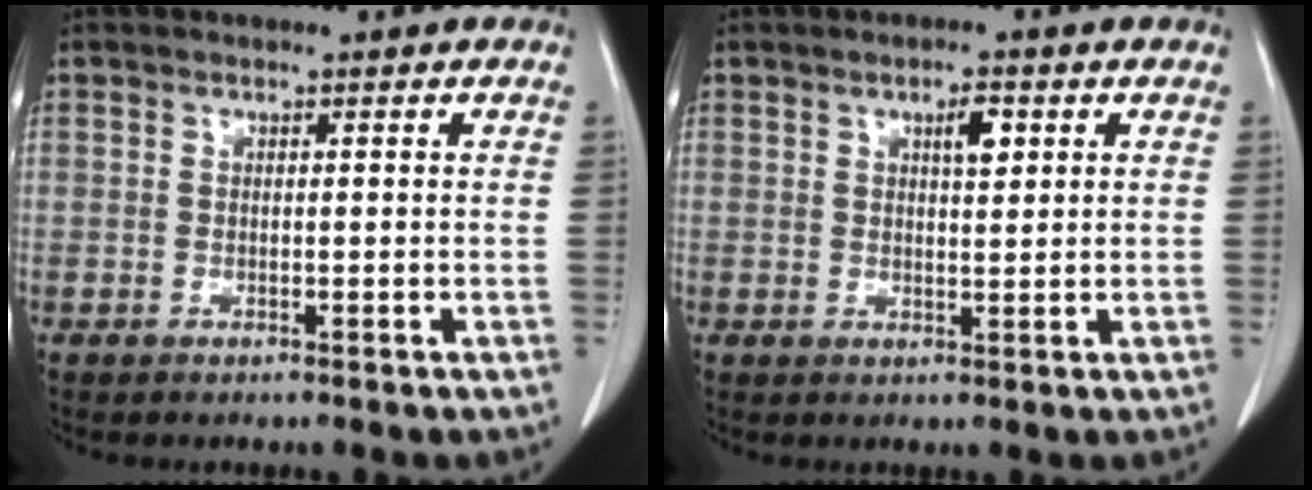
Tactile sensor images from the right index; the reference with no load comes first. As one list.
[{"total": 3.1, "force": [1.3, 0.9, 2.7], "torque": [-0.044, -0.001, 0.021]}]